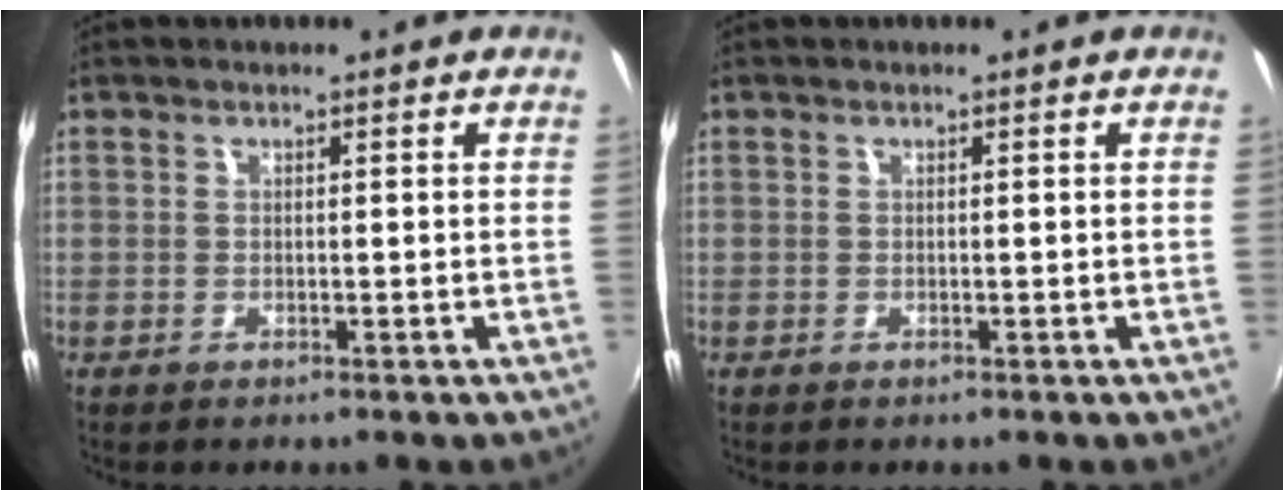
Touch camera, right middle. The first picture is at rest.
{"total": 0.0}